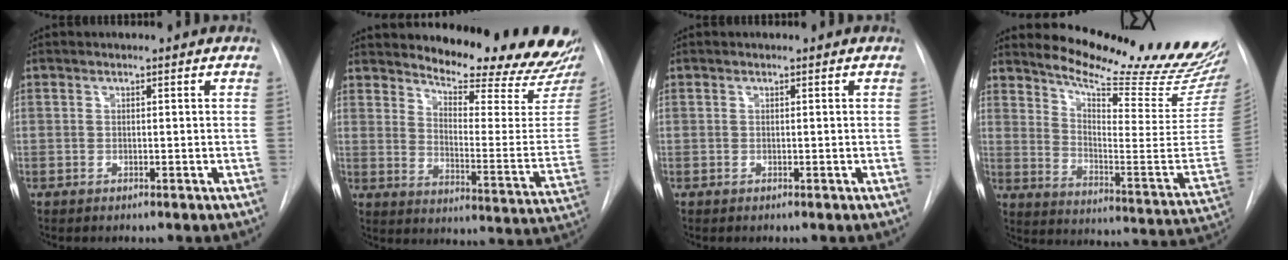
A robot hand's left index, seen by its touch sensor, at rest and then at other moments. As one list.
[{"total": 20.4, "force": [18.7, 2.6, 7.6], "torque": [-0.108, -0.102, 0.234]}, {"total": 0.0}, {"total": 24.9, "force": [22.5, 1.2, 10.7], "torque": [-0.164, -0.128, 0.294]}]